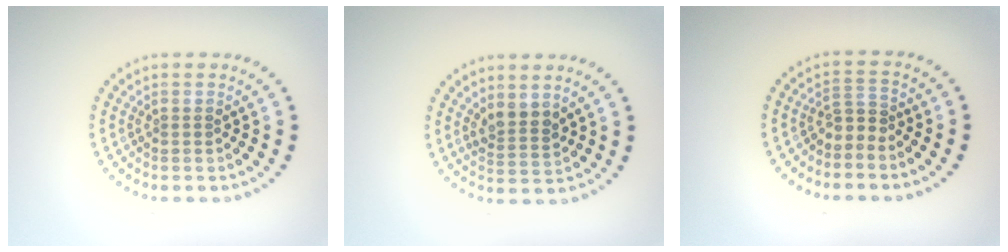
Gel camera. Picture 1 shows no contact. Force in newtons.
{"total": 2.3, "press": 1.9, "slide": 1.3}
{"total": 1.8, "press": 1.1, "slide": 1.4}